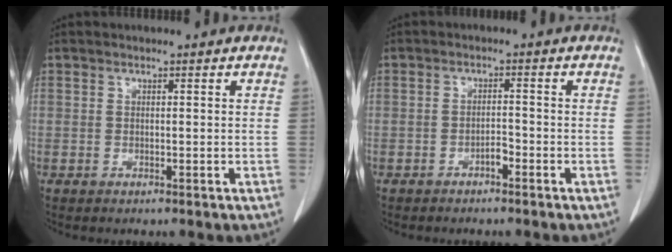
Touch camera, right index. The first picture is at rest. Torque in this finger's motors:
{"motor_torque": [0.36, 0.19, 0.07, 0.06]}